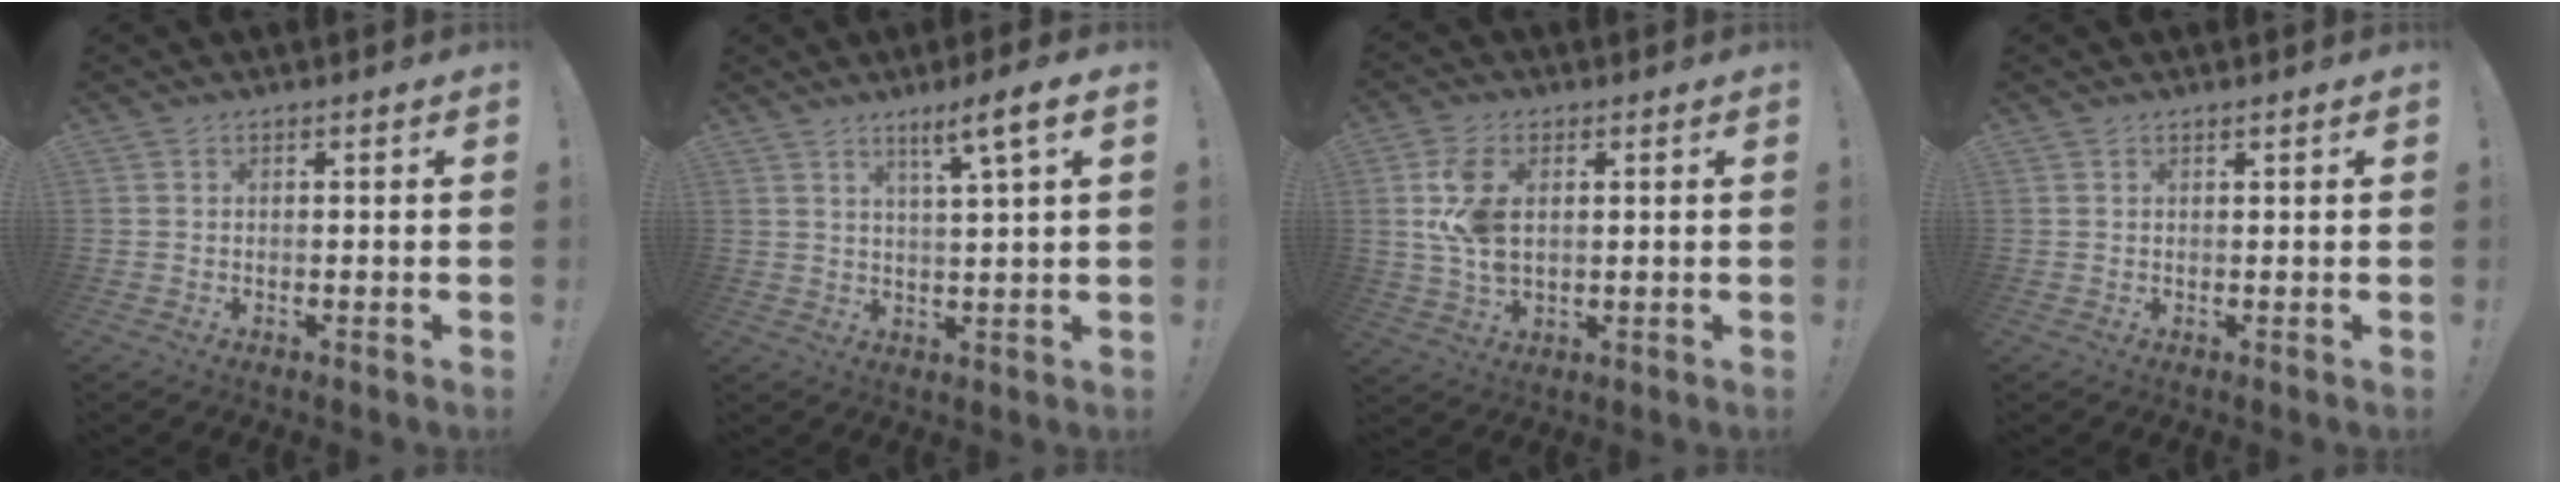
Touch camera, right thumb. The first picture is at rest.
{"total": 6.9, "force": [3.9, -0.3, 5.7], "torque": [-0.076, -0.019, 0.053]}
{"total": 9.9, "force": [1.9, 6.0, 7.7], "torque": [-0.150, -0.012, 0.030]}
{"total": 0.6, "force": [0.6, -0.1, 0.2], "torque": [0.004, -0.003, 0.008]}